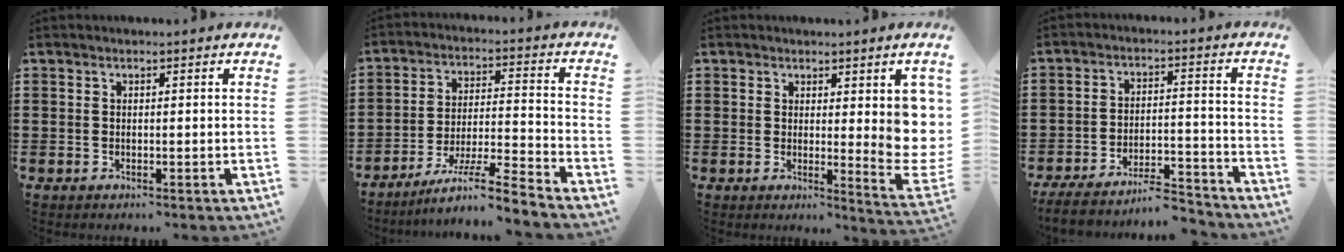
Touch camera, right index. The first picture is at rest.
{"total": 7.5, "force": [-6.3, -0.4, 4.0], "torque": [-0.075, -0.008, -0.124]}
{"total": 6.2, "force": [2.4, 2.5, 5.1], "torque": [-0.051, -0.026, 0.041]}
{"total": 7.4, "force": [-6.8, 1.1, 2.9], "torque": [-0.049, 0.011, -0.128]}